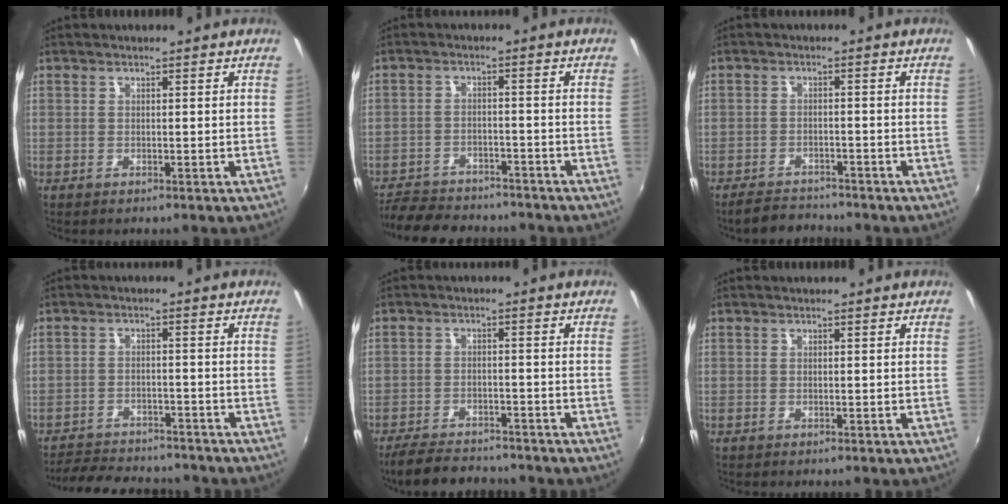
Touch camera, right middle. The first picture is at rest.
{"total": 13.4, "force": [-11.6, 4.7, 4.8], "torque": [-0.121, -0.007, -0.176]}
{"total": 5.2, "force": [-4.9, 1.6, 0.9], "torque": [-0.040, 0.000, -0.079]}
{"total": 13.5, "force": [-12.0, 4.0, 4.7], "torque": [-0.111, -0.002, -0.171]}
{"total": 10.0, "force": [-8.7, 3.2, 3.7], "torque": [-0.097, -0.012, -0.136]}
{"total": 0.0}